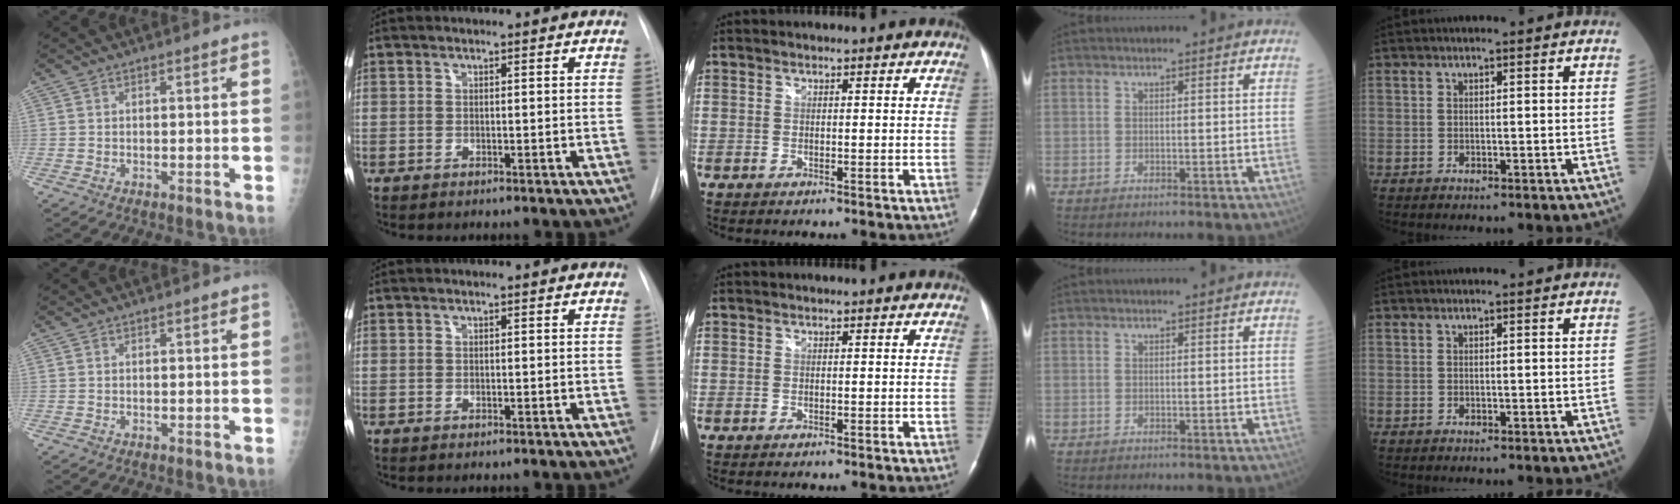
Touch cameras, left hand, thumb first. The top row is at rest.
{}